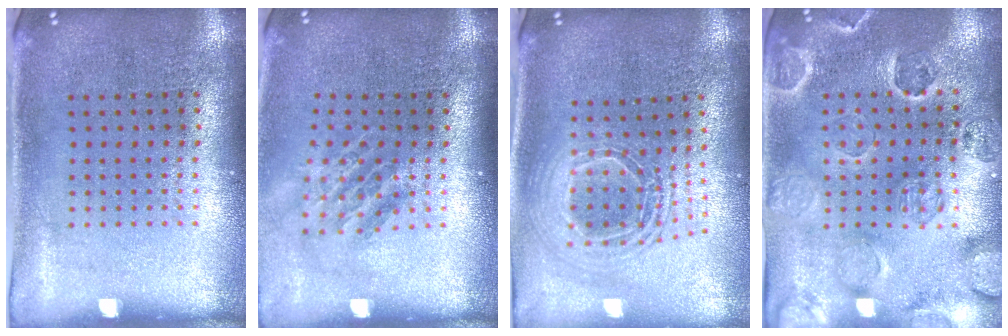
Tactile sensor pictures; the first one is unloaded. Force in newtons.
{"total": 1.5, "press": 1.1, "slide": 1.0}
{"total": 1.9, "press": 1.5, "slide": 1.2}
{"total": 2.6, "press": 2.4, "slide": 0.8}